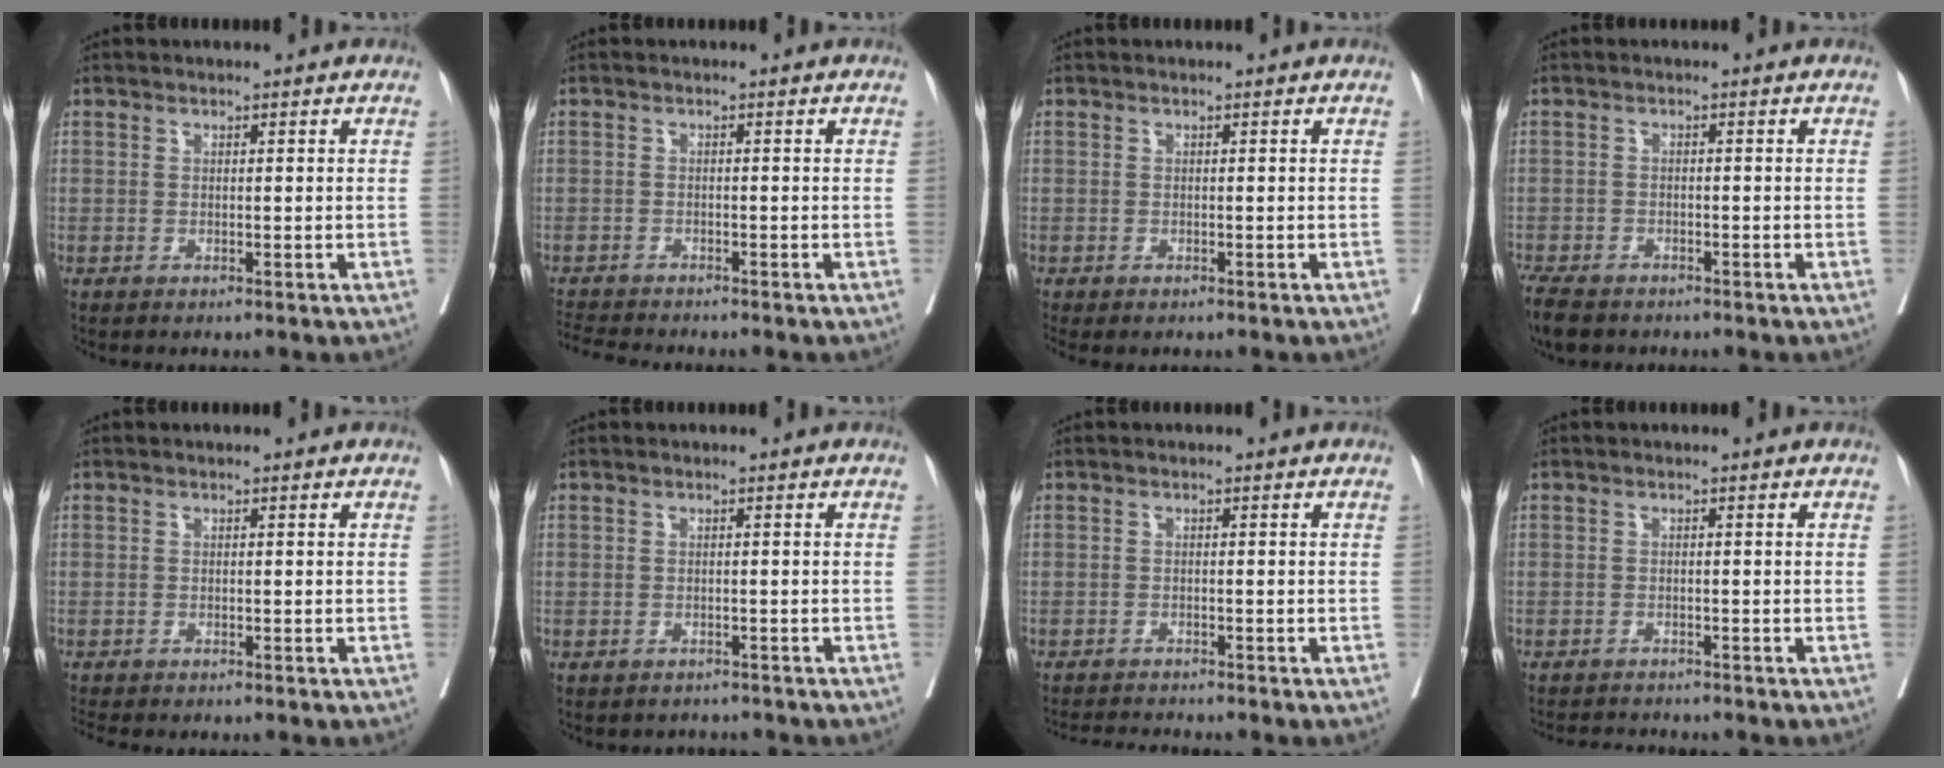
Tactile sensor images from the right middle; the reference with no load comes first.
{"total": 4.7, "force": [-4.5, 0.0, 1.3], "torque": [-0.020, -0.015, -0.077]}
{"total": 1.3, "force": [-1.0, 0.5, 0.6], "torque": [-0.007, -0.003, -0.014]}
{"total": 5.2, "force": [-4.1, 2.1, 2.3], "torque": [-0.039, -0.008, -0.069]}
{"total": 2.7, "force": [-2.5, 0.4, 1.2], "torque": [-0.019, -0.007, -0.038]}
{"total": 1.7, "force": [-1.6, 0.6, -0.3], "torque": [0.004, -0.001, -0.025]}
{"total": 4.2, "force": [-4.1, -0.4, 0.9], "torque": [-0.009, -0.014, -0.066]}
{"total": 3.5, "force": [-3.4, 0.1, 0.5], "torque": [-0.002, -0.011, -0.052]}